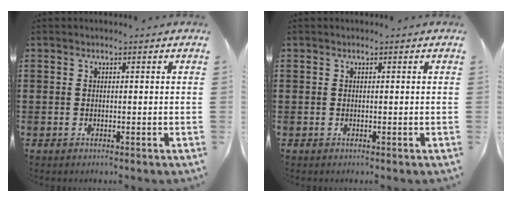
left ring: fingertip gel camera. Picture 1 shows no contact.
{"total": 0.0}